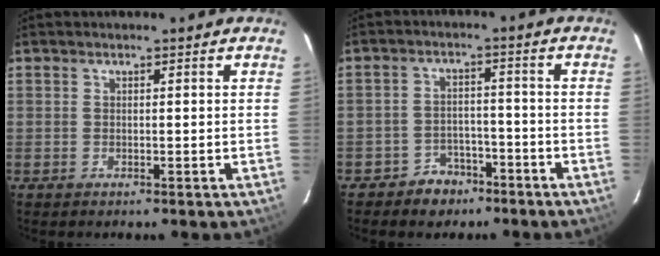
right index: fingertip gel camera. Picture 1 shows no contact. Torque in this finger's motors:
{"motor_torque": [0.50, -0.46, -0.03, -0.03]}